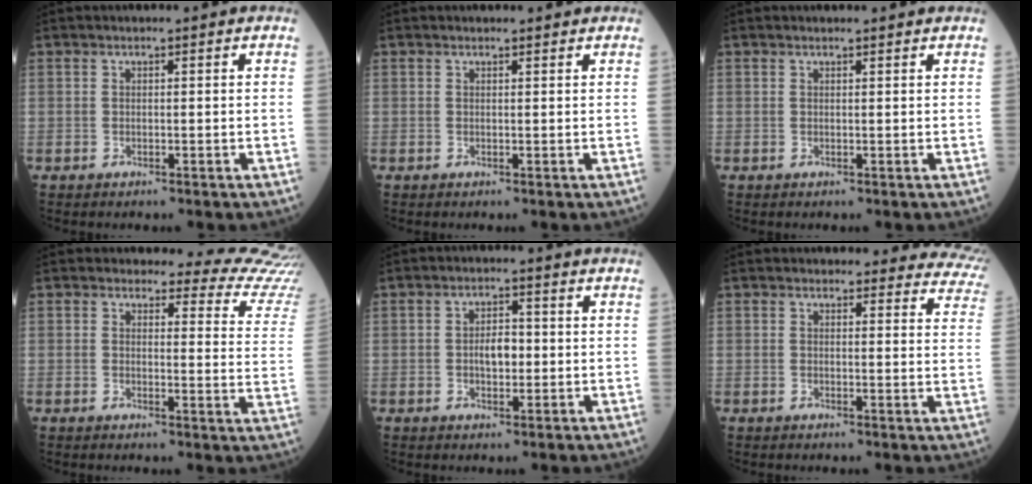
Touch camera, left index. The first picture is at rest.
{"total": 1.5, "force": [1.4, 0.3, 0.2], "torque": [-0.010, 0.006, 0.016]}
{"total": 1.5, "force": [1.5, 0.1, 0.3], "torque": [-0.009, 0.006, 0.018]}
{"total": 14.8, "force": [14.4, 2.7, 2.3], "torque": [0.012, -0.101, 0.114]}
{"total": 3.7, "force": [-0.2, 1.9, 3.2], "torque": [-0.057, 0.007, -0.004]}
{"total": 14.6, "force": [13.8, 4.5, 1.5], "torque": [0.033, -0.056, 0.110]}